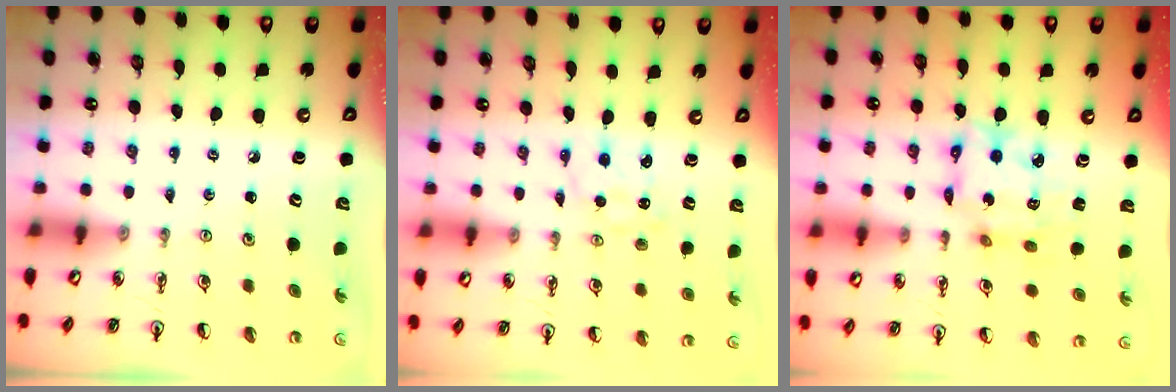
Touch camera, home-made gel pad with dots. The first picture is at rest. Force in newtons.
{"total": 0.6, "press": 0.6, "slide": 0.1}
{"total": 10.9, "press": 10.8, "slide": 0.8}